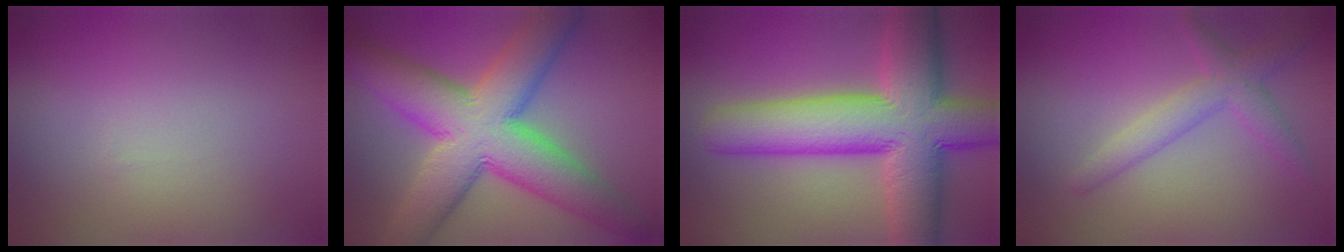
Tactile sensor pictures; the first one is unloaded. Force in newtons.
{"total": 12.2, "press": 12.2, "slide": 0.3}
{"total": 12.6, "press": 12.5, "slide": 0.7}
{"total": 2.9, "press": 2.9, "slide": 0.1}